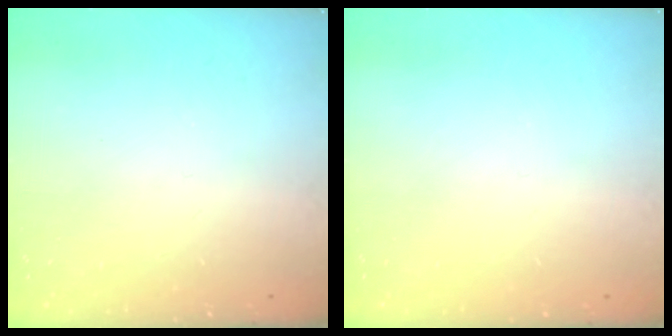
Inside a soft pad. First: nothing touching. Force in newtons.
{"total": 0.0}